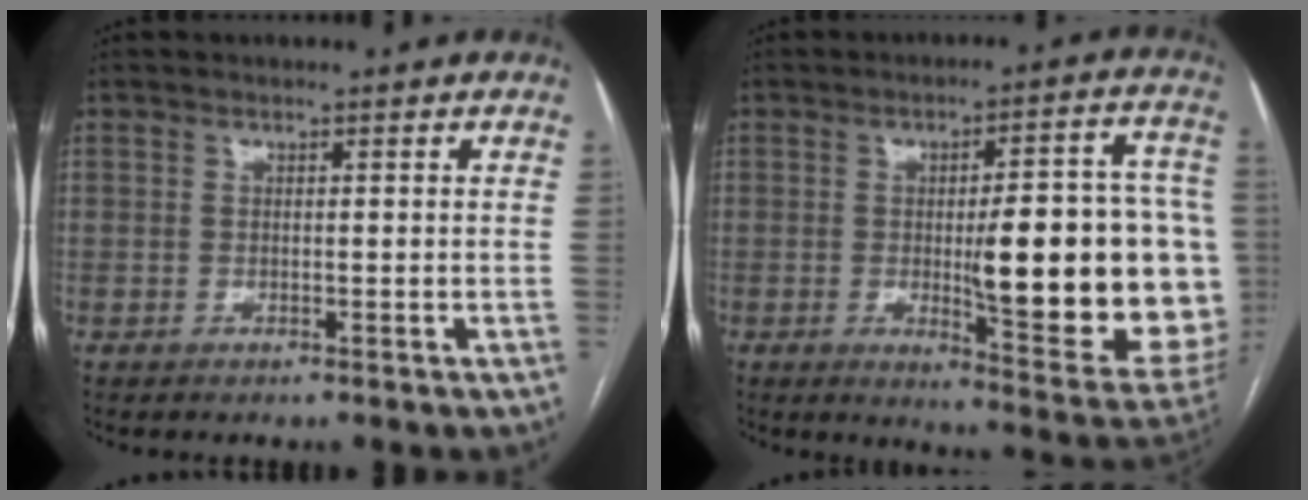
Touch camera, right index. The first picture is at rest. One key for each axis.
{"total": 23.6, "fx": -1.9, "fy": 4.7, "fz": 23.0, "tx": -0.214, "ty": 0.017, "tz": -0.008}